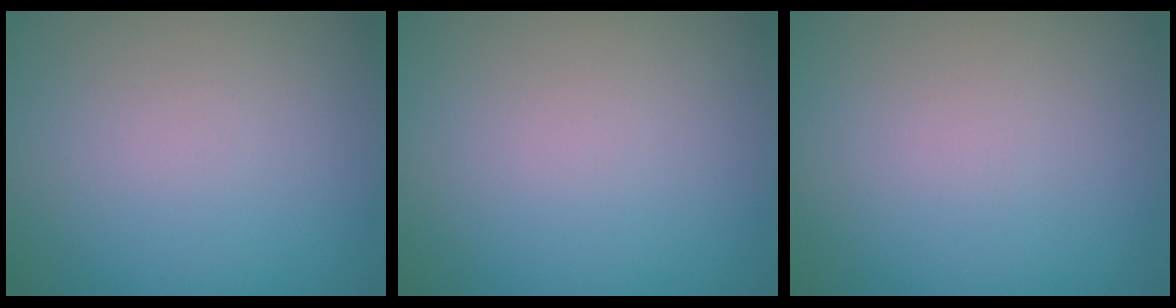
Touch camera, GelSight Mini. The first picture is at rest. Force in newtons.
{"total": 0.0}
{"total": 0.0}